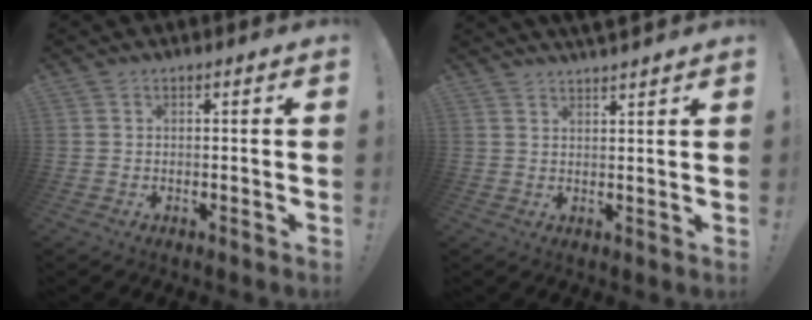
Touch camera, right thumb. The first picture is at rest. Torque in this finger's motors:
{"motor_torque": [-1.36, 1.34, 0.67, 0.65, 0.01]}